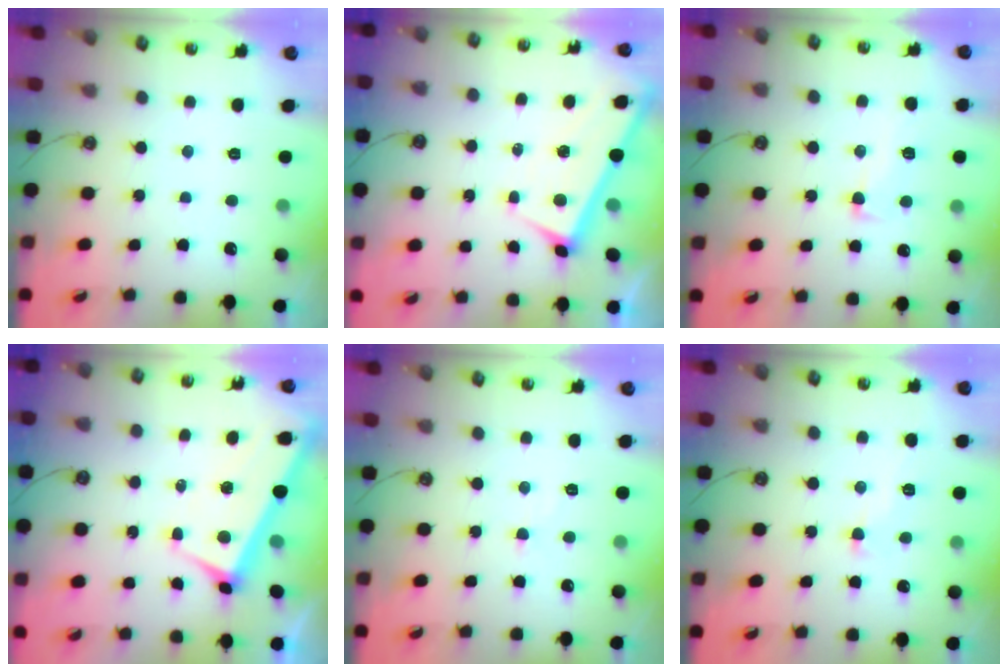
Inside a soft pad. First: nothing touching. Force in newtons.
{"total": 1.2, "press": 1.2, "slide": 0.2}
{"total": 2.1, "press": 1.2, "slide": 1.8}
{"total": 3.0, "press": 2.9, "slide": 0.9}
{"total": 1.5, "press": 1.4, "slide": 0.4}
{"total": 1.0, "press": 0.7, "slide": 0.8}